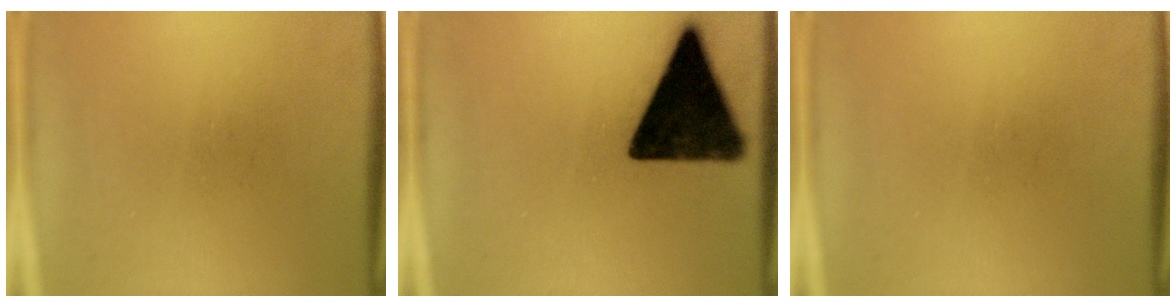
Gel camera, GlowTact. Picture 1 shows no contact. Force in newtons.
{"total": 16.1}
{"total": 0.0}